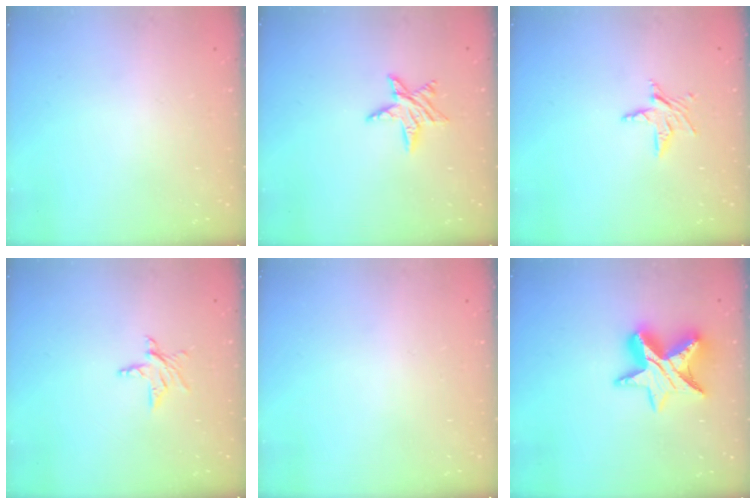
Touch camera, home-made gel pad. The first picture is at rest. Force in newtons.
{"total": 6.9, "press": 6.9, "slide": 0.2}
{"total": 5.7, "press": 5.7, "slide": 0.1}
{"total": 4.0, "press": 4.0, "slide": 0.3}
{"total": 0.0}
{"total": 13.9, "press": 13.8, "slide": 0.9}